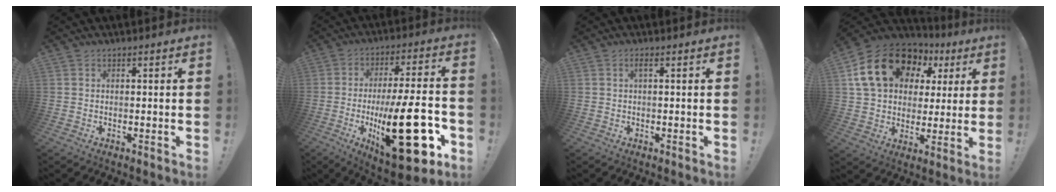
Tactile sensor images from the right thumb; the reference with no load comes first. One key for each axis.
{"total": 29.1, "fx": -7.4, "fy": 9.4, "fz": 26.5, "tx": -0.419, "ty": 0.031, "tz": -0.107}
{"total": 1.5, "fx": 0.2, "fy": 0.0, "fz": 1.5, "tx": -0.032, "ty": 0.004, "tz": 0.001}
{"total": 21.8, "fx": 9.2, "fy": 14.9, "fz": 12.9, "tx": -0.199, "ty": -0.028, "tz": 0.189}